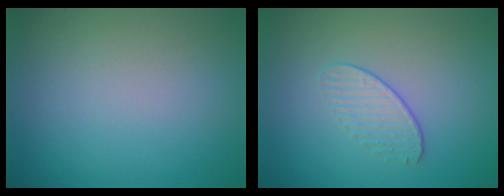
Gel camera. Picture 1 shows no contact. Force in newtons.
{"total": 1.6, "press": 1.1, "slide": 1.2}